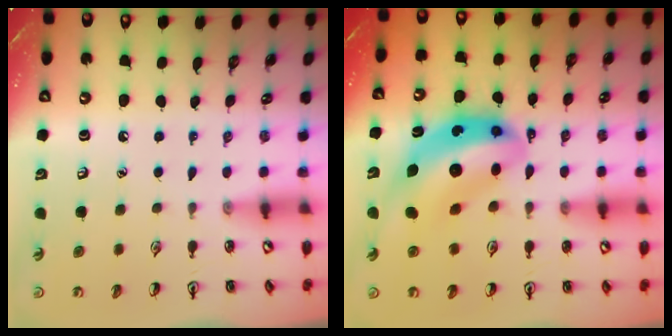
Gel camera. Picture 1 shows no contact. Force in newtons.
{"total": 13.6, "press": 12.9, "slide": 4.3}